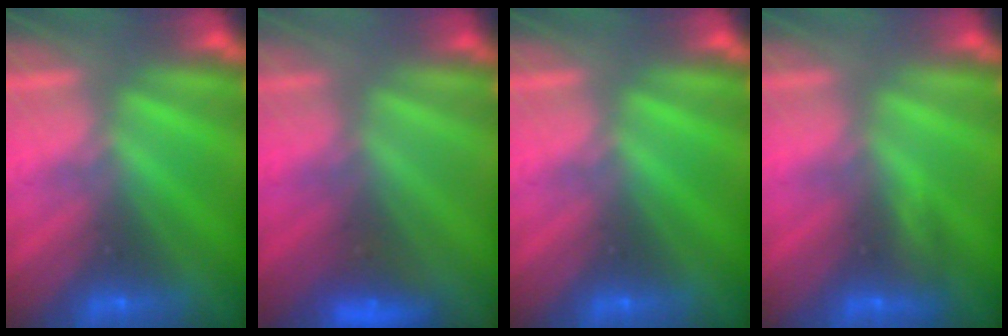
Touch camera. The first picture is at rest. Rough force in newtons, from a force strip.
{"total": 2.9}
{"total": 0.0}
{"total": 3.2}